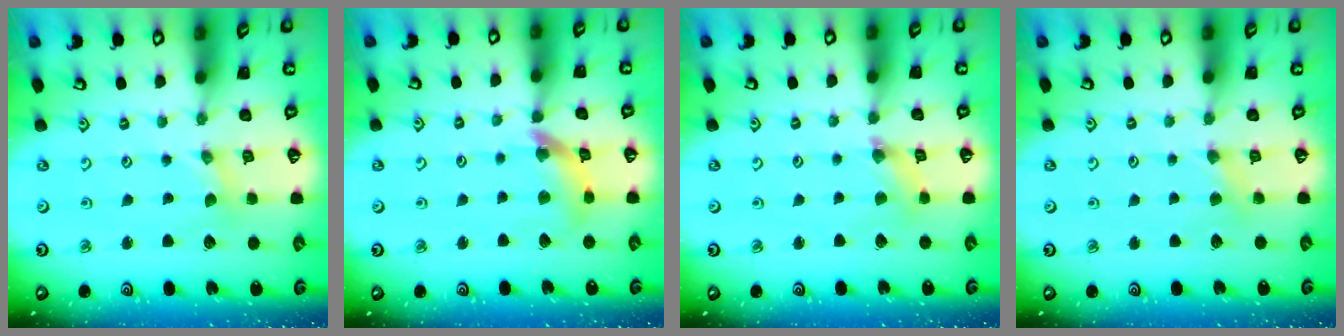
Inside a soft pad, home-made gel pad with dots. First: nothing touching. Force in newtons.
{"total": 10.8, "press": 10.7, "slide": 1.3}
{"total": 2.7, "press": 2.7, "slide": 0.4}
{"total": 2.9, "press": 2.9, "slide": 0.6}